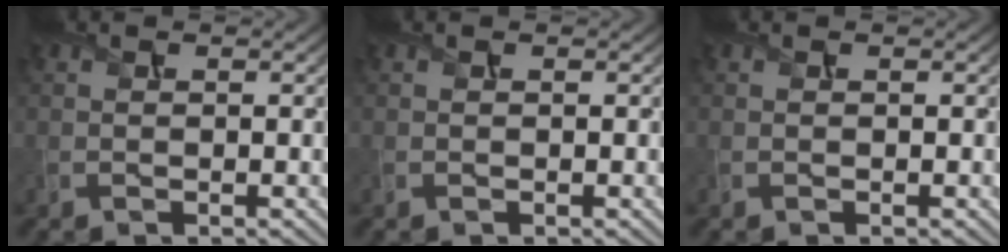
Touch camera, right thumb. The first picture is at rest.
{"total": 0.0}
{"total": 0.0}